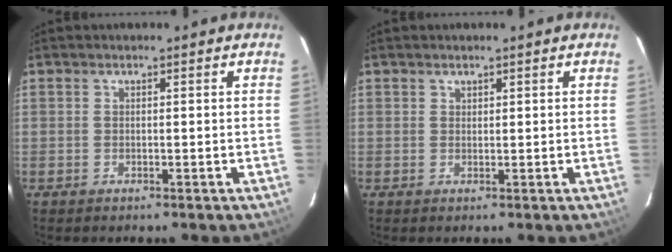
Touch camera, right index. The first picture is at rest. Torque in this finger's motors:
{"motor_torque": [-0.05, 0.04, 0.02, -0.01]}